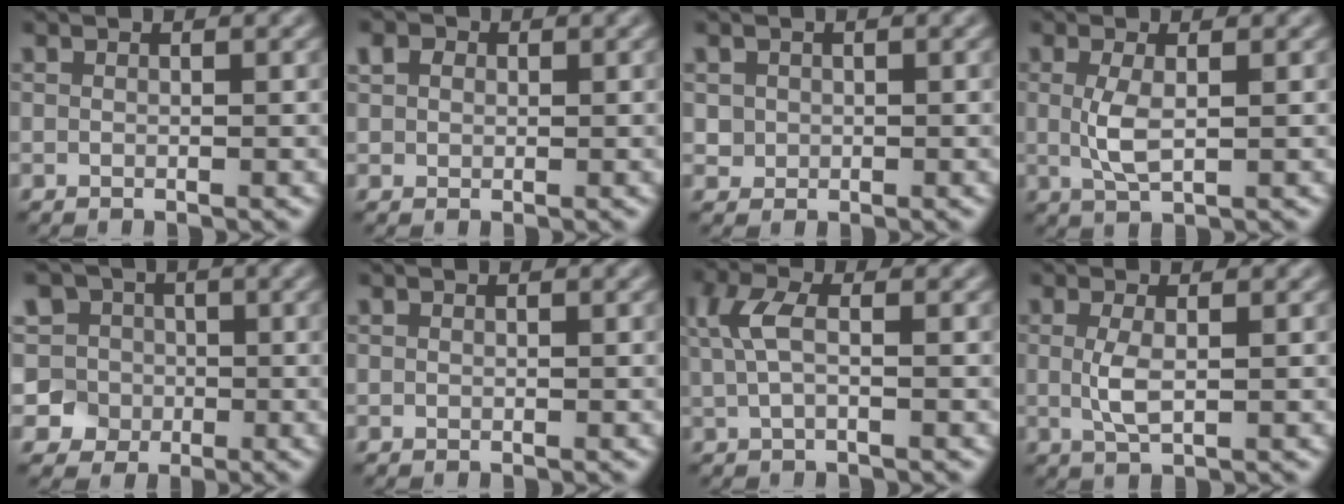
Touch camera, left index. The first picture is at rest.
{"total": 1.6, "force": [0.8, 1.3, 0.6], "torque": [-0.009, 0.002, 0.009]}
{"total": 1.2, "force": [0.1, 1.1, 0.2], "torque": [0.003, -0.006, 0.006]}
{"total": 2.6, "force": [0.2, 0.8, 2.5], "torque": [-0.061, -0.001, 0.002]}
{"total": 7.0, "force": [1.7, 6.4, 2.3], "torque": [-0.021, 0.028, -0.007]}
{"total": 0.0}
{"total": 3.1, "force": [0.6, 1.2, 2.8], "torque": [-0.065, 0.007, 0.008]}
{"total": 2.3, "force": [0.1, 0.7, 2.2], "torque": [-0.053, -0.001, 0.001]}